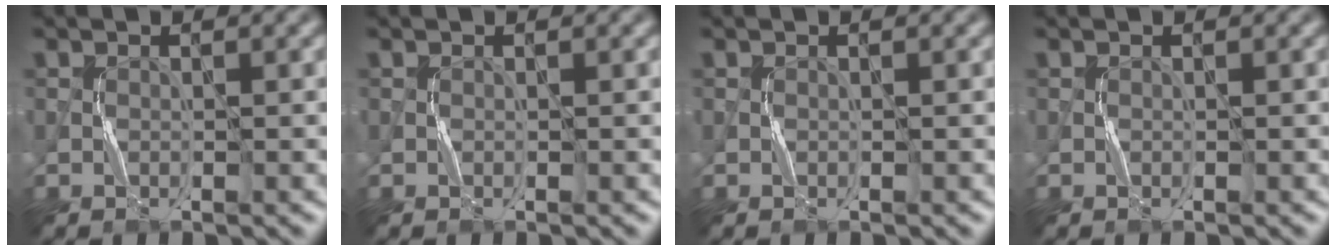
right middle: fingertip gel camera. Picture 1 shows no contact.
{"total": 0.0}
{"total": 0.0}
{"total": 0.0}